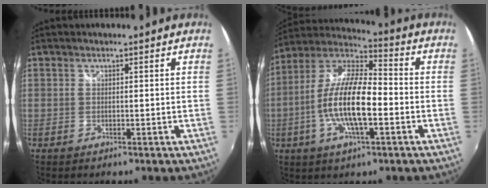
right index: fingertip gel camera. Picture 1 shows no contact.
{"total": 15.6, "force": [-3.6, 4.9, 14.3], "torque": [-0.281, -0.001, -0.073]}